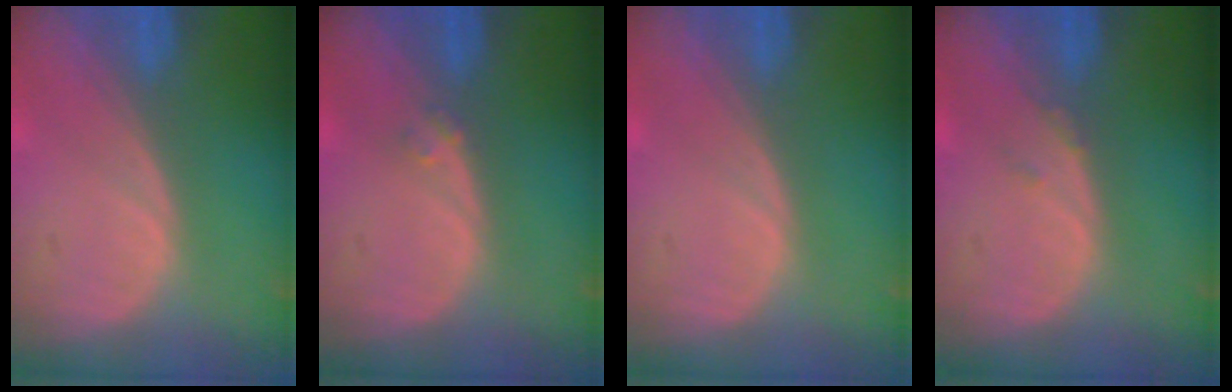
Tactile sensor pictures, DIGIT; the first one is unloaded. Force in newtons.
{"total": 1.2, "press": 1.1, "slide": 0.6}
{"total": 0.0}
{"total": 0.8, "press": 0.8, "slide": 0.1}